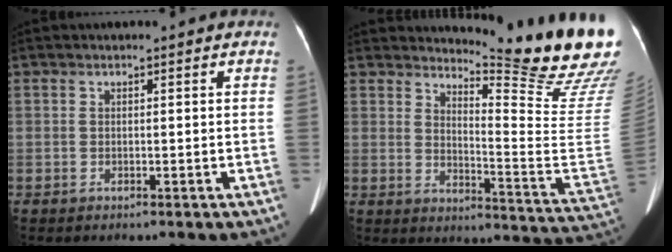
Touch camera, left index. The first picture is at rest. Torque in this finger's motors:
{"motor_torque": [0.75, -1.39, 0.10, 0.01]}